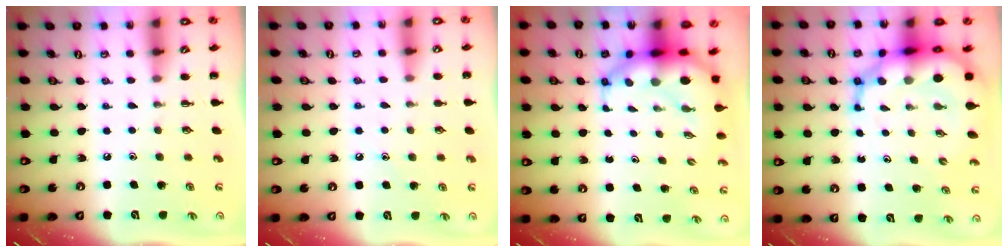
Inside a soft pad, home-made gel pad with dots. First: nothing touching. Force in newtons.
{"total": 7.3, "press": 6.9, "slide": 2.4}
{"total": 7.5, "press": 7.2, "slide": 2.1}
{"total": 13.3, "press": 12.9, "slide": 3.2}